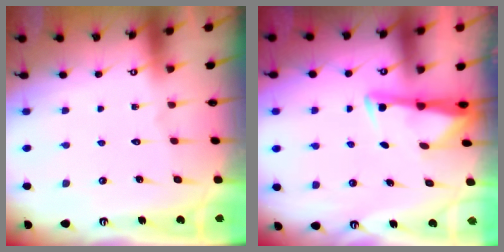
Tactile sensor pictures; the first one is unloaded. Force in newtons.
{"total": 3.3, "press": 3.2, "slide": 0.5}